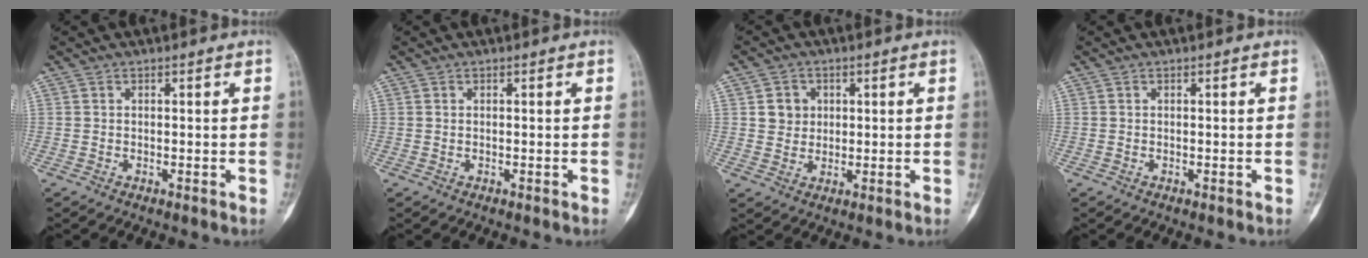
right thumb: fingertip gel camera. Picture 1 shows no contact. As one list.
[{"total": 0.0}, {"total": 4.4, "force": [1.1, 4.0, 1.4], "torque": [-0.001, -0.001, 0.018]}, {"total": 0.0}]